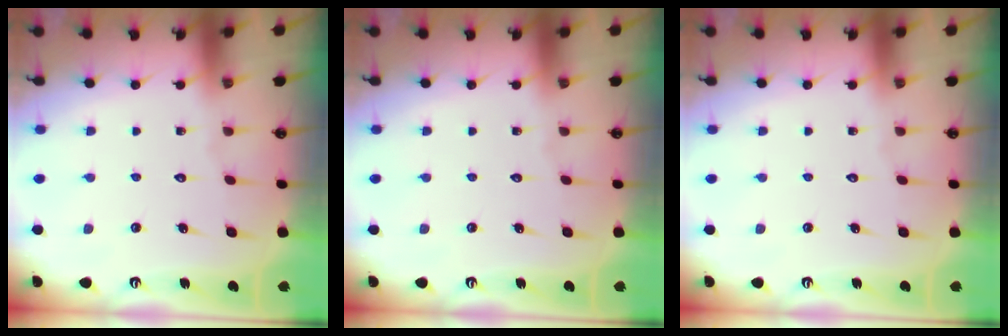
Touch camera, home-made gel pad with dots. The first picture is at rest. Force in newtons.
{"total": 0.0}
{"total": 0.0}